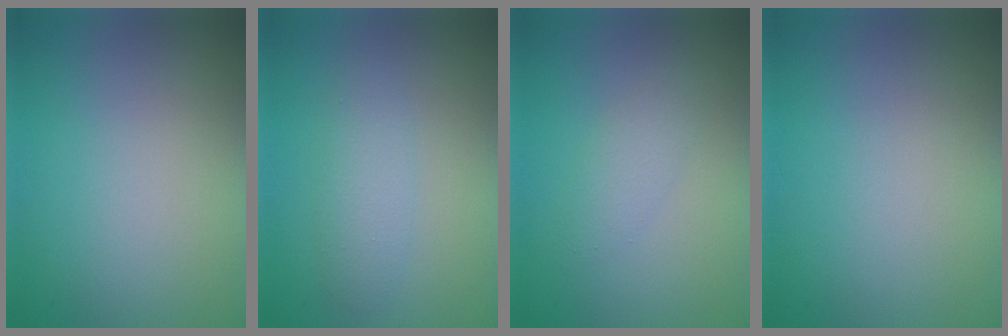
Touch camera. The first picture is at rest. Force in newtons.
{"total": 2.4, "press": 2.4, "slide": 0.0}
{"total": 1.7, "press": 1.7, "slide": 0.1}
{"total": 0.0}